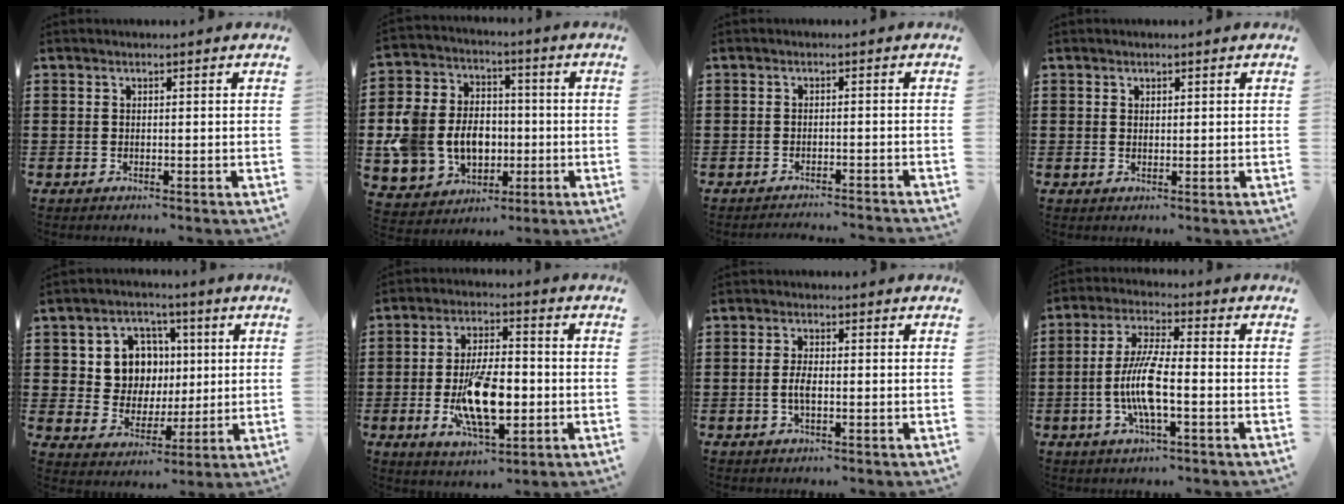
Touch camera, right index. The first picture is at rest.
{"total": 10.5, "force": [-1.5, 9.0, 5.2], "torque": [-0.145, 0.023, -0.021]}
{"total": 1.8, "force": [-1.8, -0.2, -0.1], "torque": [-0.001, 0.003, -0.039]}
{"total": 0.7, "force": [0.6, 0.4, 0.0], "torque": [-0.001, 0.002, 0.011]}
{"total": 8.5, "force": [2.1, 7.4, 3.4], "torque": [-0.086, 0.014, 0.040]}
{"total": 11.9, "force": [-2.8, 5.1, 10.3], "torque": [-0.203, -0.009, -0.049]}
{"total": 2.9, "force": [-0.6, 1.1, 2.7], "torque": [-0.064, -0.004, -0.015]}
{"total": 8.5, "force": [-2.0, 2.0, 8.0], "torque": [-0.185, -0.013, -0.049]}